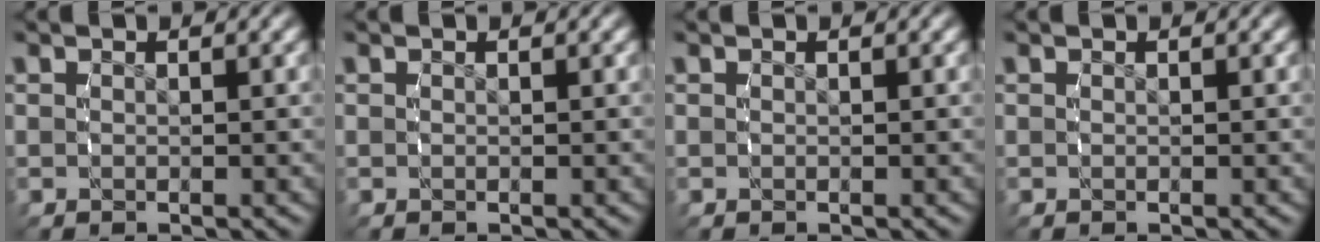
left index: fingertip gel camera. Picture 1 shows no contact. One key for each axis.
{"total": 0.0}
{"total": 0.0}
{"total": 0.0}